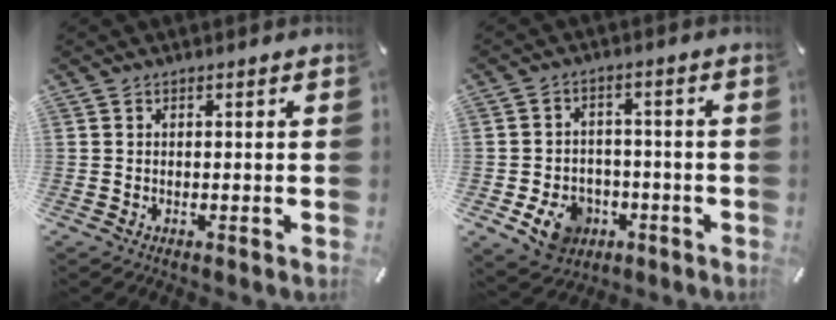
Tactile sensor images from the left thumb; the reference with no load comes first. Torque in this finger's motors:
{"motor_torque": [1.15, 1.40, 0.14, 0.04, 0.11]}